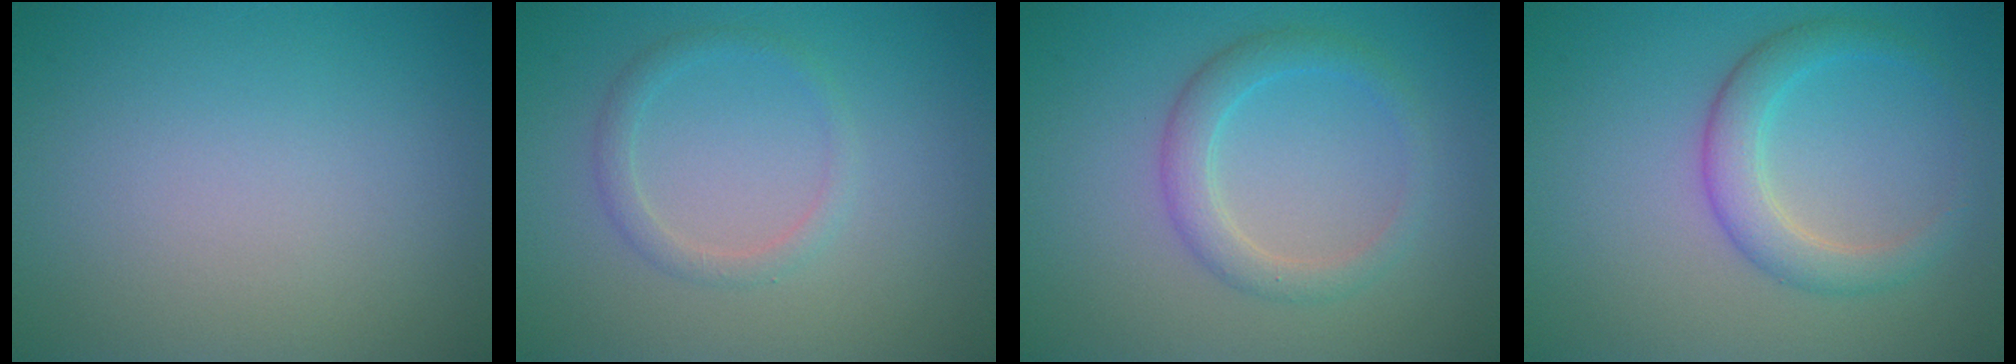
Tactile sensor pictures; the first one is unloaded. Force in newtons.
{"total": 1.5, "press": 1.5, "slide": 0.1}
{"total": 2.8, "press": 2.8, "slide": 0.3}
{"total": 2.6, "press": 2.6, "slide": 0.2}